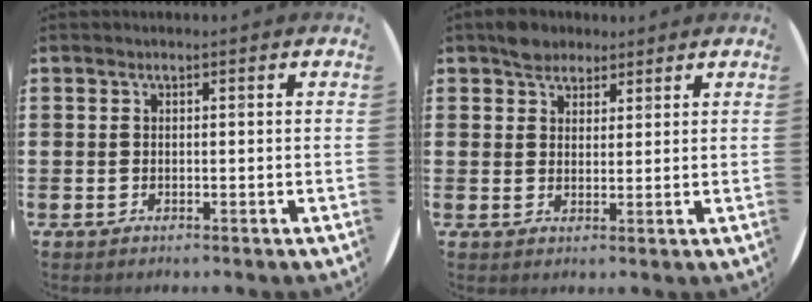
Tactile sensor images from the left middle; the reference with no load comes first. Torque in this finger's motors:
{"motor_torque": [0.71, -0.61, 0.10, 0.04]}